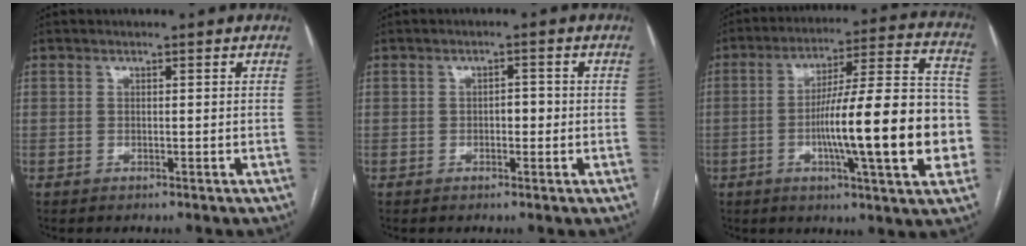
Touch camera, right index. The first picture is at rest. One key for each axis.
{"total": 2.0, "fx": -0.2, "fy": 1.1, "fz": 1.7, "tx": -0.022, "ty": 0.007, "tz": -0.003}
{"total": 21.0, "fx": -4.0, "fy": 2.2, "fz": 20.5, "tx": -0.274, "ty": 0.023, "tz": -0.057}